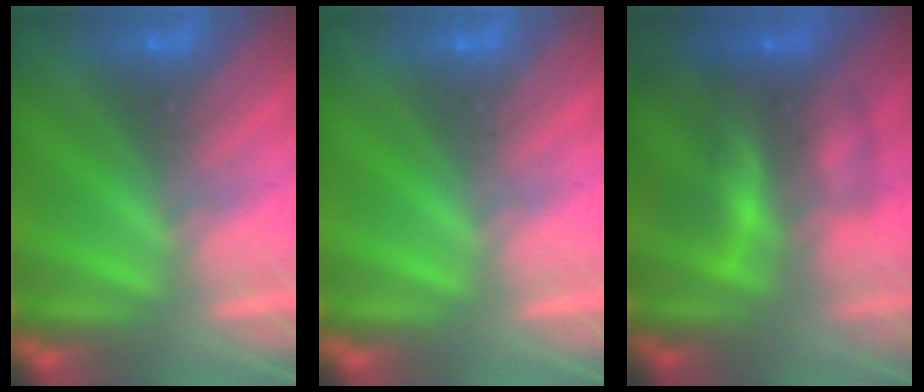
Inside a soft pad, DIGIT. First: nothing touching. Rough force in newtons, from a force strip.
{"total": 0.0}
{"total": 5.7}